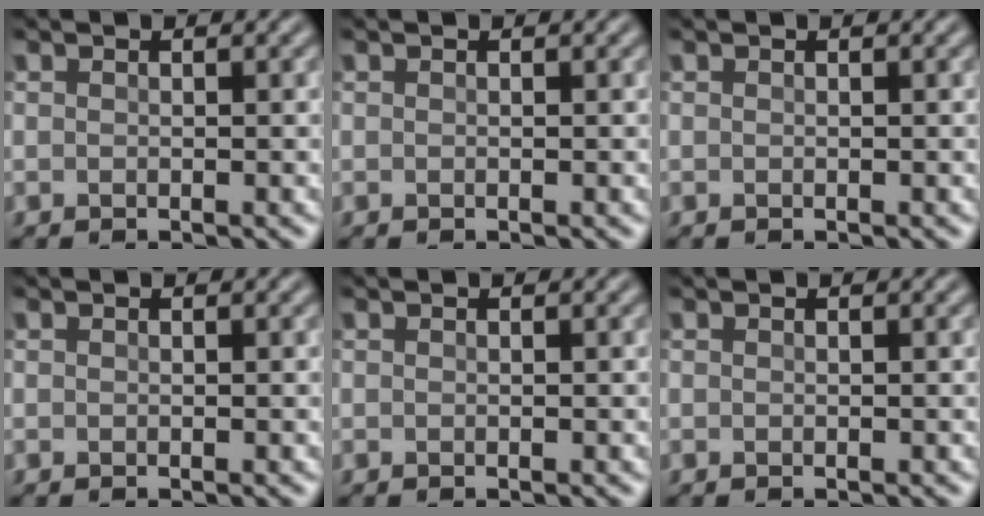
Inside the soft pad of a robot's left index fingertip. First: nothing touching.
{"total": 0.0}
{"total": 0.0}
{"total": 0.0}
{"total": 0.0}
{"total": 0.0}